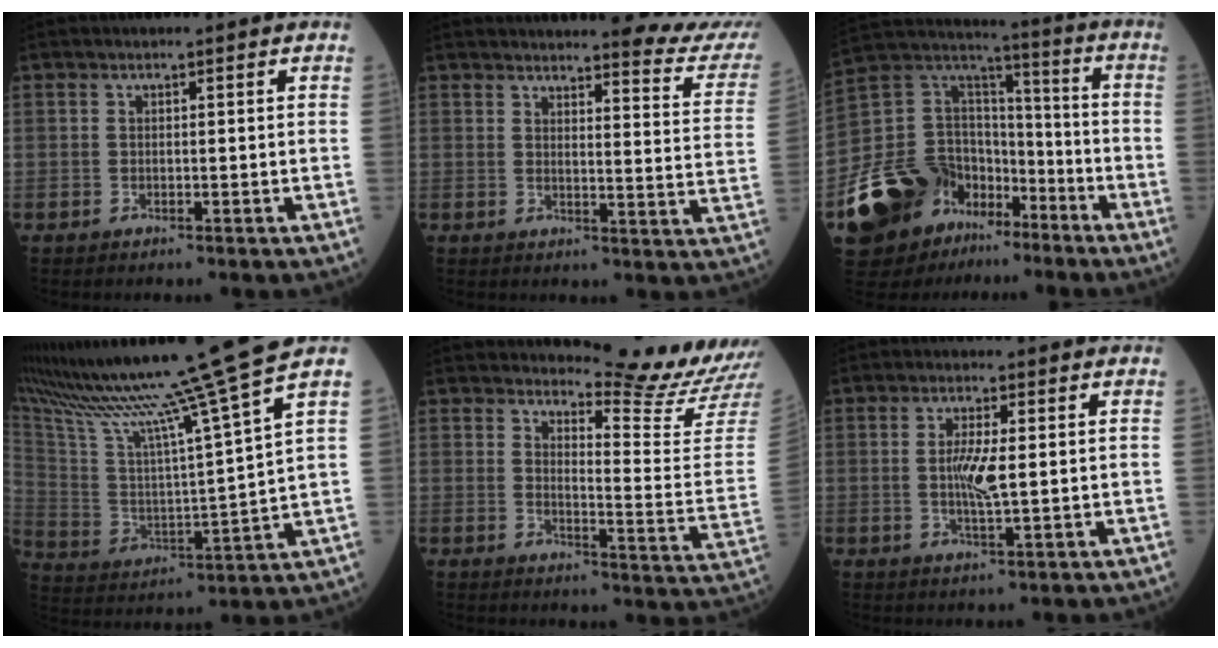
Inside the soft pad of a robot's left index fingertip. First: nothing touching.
{"total": 13.1, "force": [12.6, -0.2, 3.3], "torque": [-0.032, -0.076, 0.130]}
{"total": 21.6, "force": [-12.1, 13.7, 11.5], "torque": [-0.236, 0.047, -0.201]}
{"total": 21.1, "force": [17.5, -3.8, 11.2], "torque": [-0.211, -0.053, 0.293]}
{"total": 13.3, "force": [13.0, -2.2, 1.3], "torque": [-0.016, -0.129, 0.152]}
{"total": 4.5, "force": [0.1, 0.6, 4.4], "torque": [-0.091, -0.004, 0.005]}